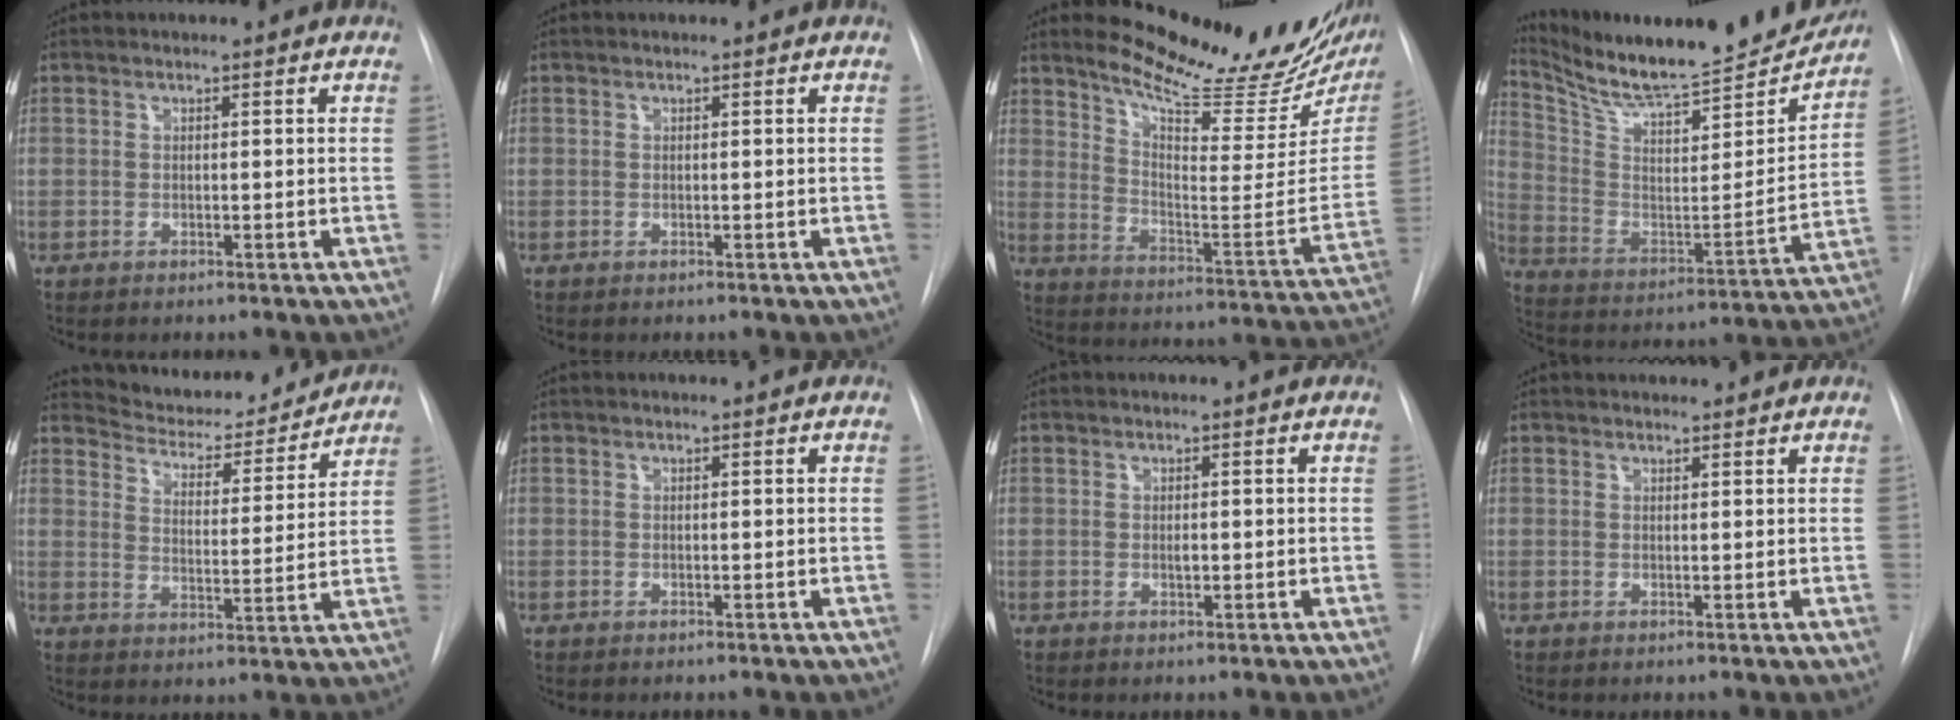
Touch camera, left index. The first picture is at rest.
{"total": 0.0}
{"total": 22.7, "force": [19.3, 3.8, 11.3], "torque": [-0.171, -0.083, 0.257]}
{"total": 23.7, "force": [21.8, 2.9, 9.0], "torque": [-0.156, -0.056, 0.327]}
{"total": 13.8, "force": [13.3, 2.6, 2.7], "torque": [-0.036, -0.015, 0.187]}
{"total": 0.0}
{"total": 0.7, "force": [0.0, 0.3, 0.6], "torque": [-0.010, -0.001, 0.001]}
{"total": 3.3, "force": [3.2, 0.8, 0.7], "torque": [-0.011, 0.023, 0.045]}